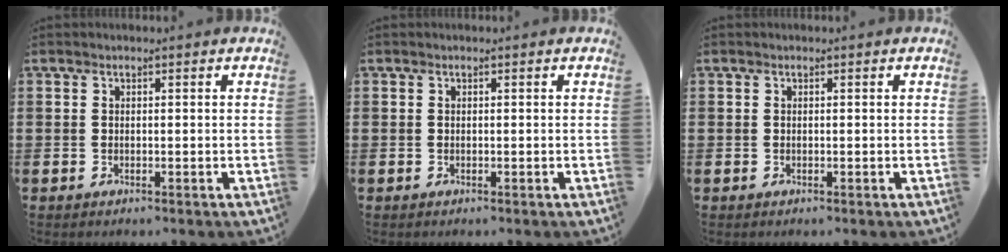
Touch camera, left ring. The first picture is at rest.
{"total": 0.0}
{"total": 0.0}